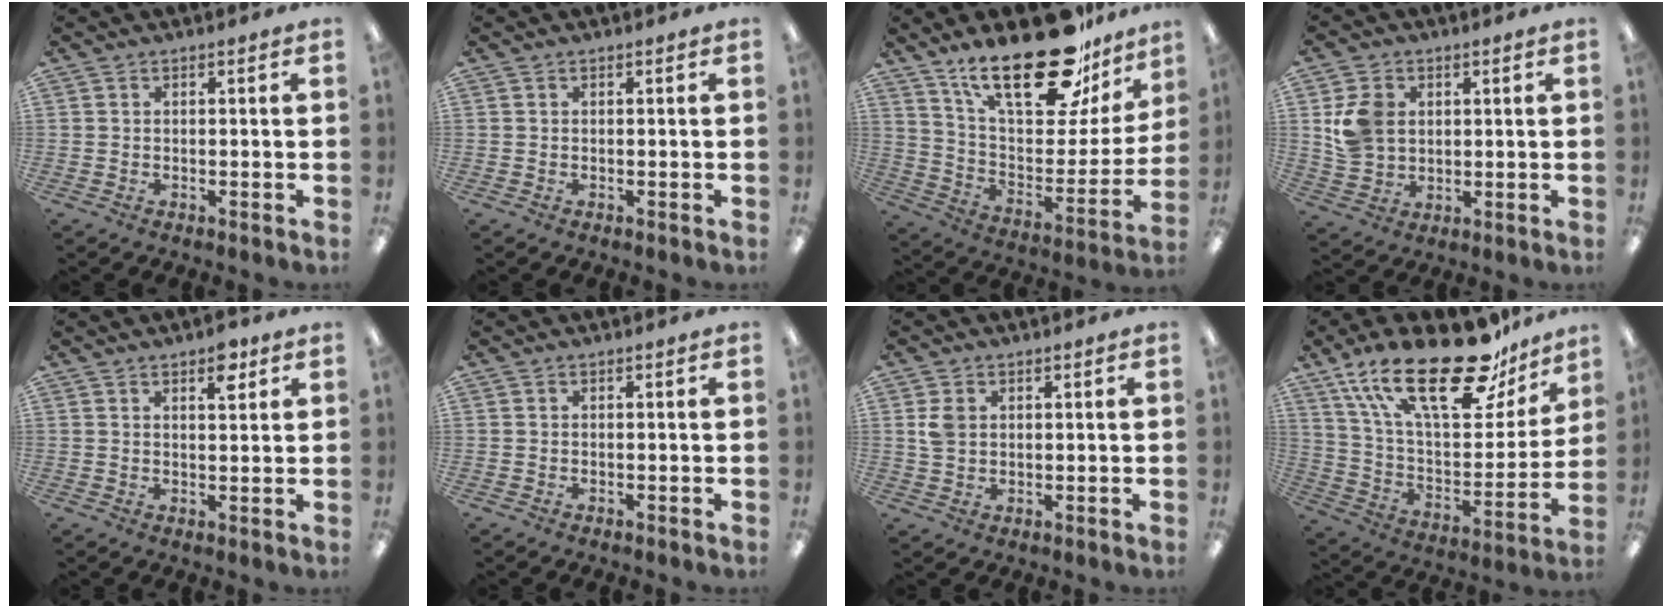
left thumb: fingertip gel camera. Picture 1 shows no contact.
{"total": 0.0}
{"total": 27.2, "force": [19.1, 10.2, 16.5], "torque": [-0.253, -0.118, 0.323]}
{"total": 8.1, "force": [2.2, 6.7, 4.0], "torque": [-0.079, 0.011, 0.044]}
{"total": 4.8, "force": [3.2, 1.9, 3.0], "torque": [-0.026, -0.014, 0.048]}
{"total": 0.0}
{"total": 3.5, "force": [1.2, 2.8, 1.7], "torque": [-0.030, 0.002, 0.021]}
{"total": 28.7, "force": [18.5, 11.5, 18.8], "torque": [-0.310, -0.106, 0.314]}